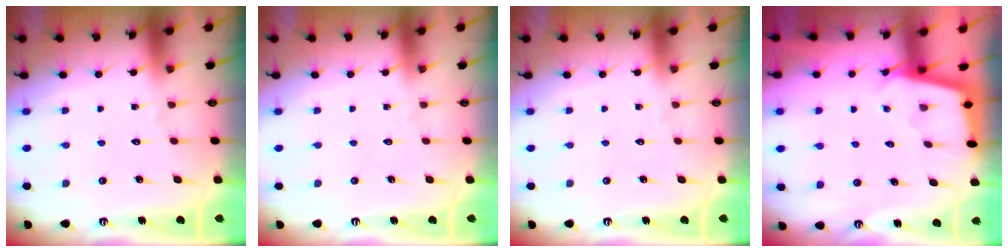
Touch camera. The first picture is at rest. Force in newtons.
{"total": 0.0}
{"total": 0.0}
{"total": 2.4, "press": 2.4, "slide": 0.1}